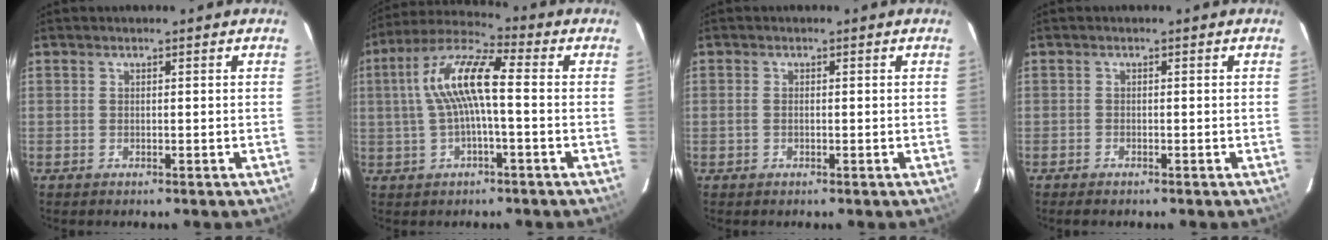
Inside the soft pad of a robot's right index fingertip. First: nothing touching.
{"total": 11.4, "force": [0.5, 2.6, 11.1], "torque": [-0.221, 0.022, 0.005]}
{"total": 0.9, "force": [-0.2, 0.7, 0.5], "torque": [-0.009, 0.002, -0.005]}
{"total": 1.1, "force": [-1.0, 0.3, 0.2], "torque": [-0.008, -0.003, -0.020]}